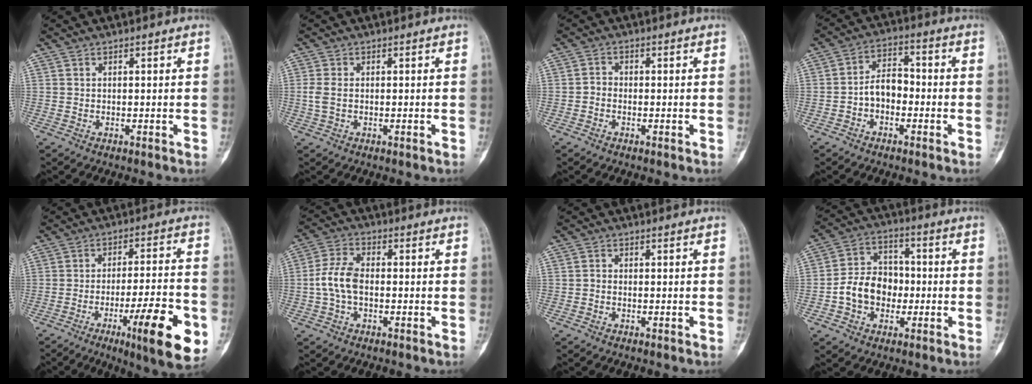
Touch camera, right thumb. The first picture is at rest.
{"total": 2.8, "force": [-0.3, 1.5, 2.3], "torque": [-0.062, 0.001, -0.007]}
{"total": 1.7, "force": [-0.7, 1.3, 0.8], "torque": [-0.010, 0.005, -0.021]}
{"total": 6.4, "force": [-1.8, 4.4, 4.3], "torque": [-0.056, 0.031, -0.043]}
{"total": 16.7, "force": [-6.6, 3.0, 15.0], "torque": [-0.216, 0.011, -0.092]}
{"total": 7.1, "force": [-0.9, 4.2, 5.6], "torque": [-0.123, 0.019, -0.025]}
{"total": 1.0, "force": [-0.4, 0.7, 0.5], "torque": [-0.009, 0.002, -0.014]}
{"total": 10.8, "force": [-2.1, 8.5, 6.2], "torque": [-0.082, 0.038, -0.044]}